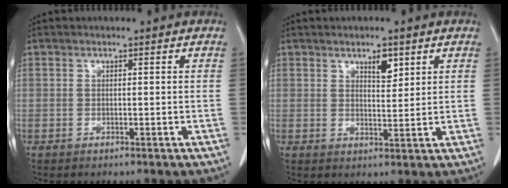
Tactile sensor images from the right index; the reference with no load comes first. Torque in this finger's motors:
{"motor_torque": [0.20, 0.19, 0.07, 0.03]}